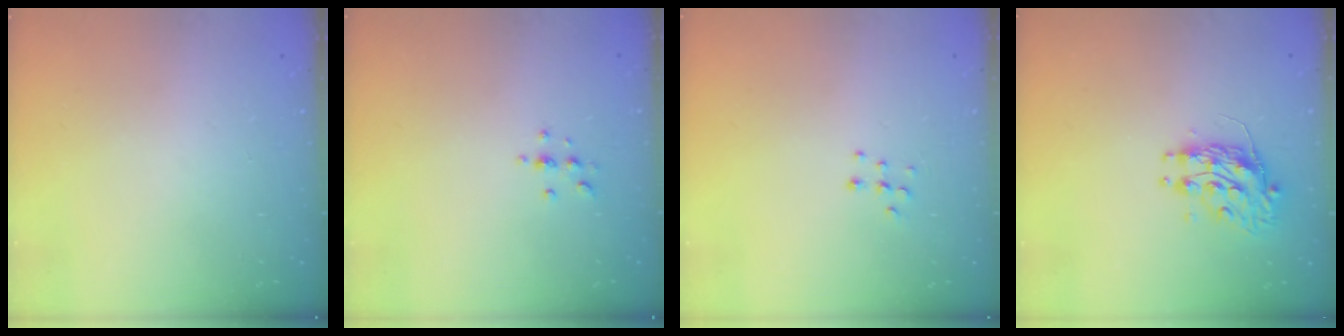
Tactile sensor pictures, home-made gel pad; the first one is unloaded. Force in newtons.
{"total": 2.9, "press": 2.9, "slide": 0.4}
{"total": 5.9, "press": 5.9, "slide": 0.4}
{"total": 9.6, "press": 9.6, "slide": 0.7}